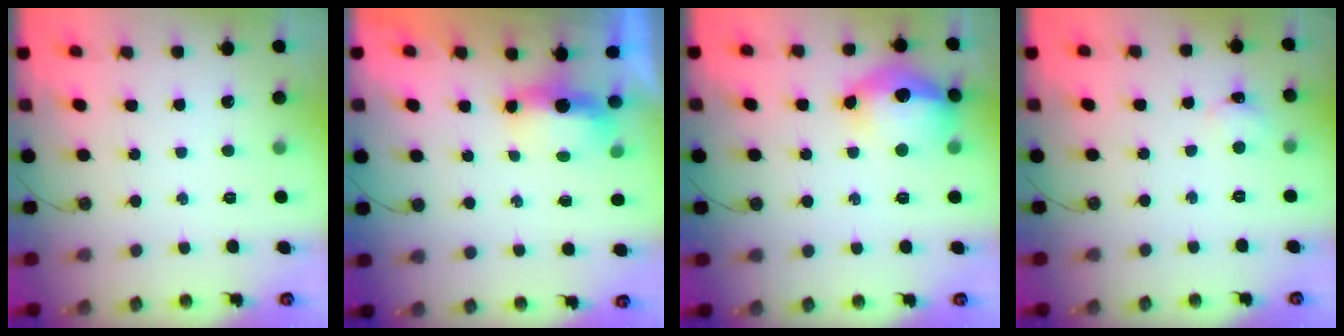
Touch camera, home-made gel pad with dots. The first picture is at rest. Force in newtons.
{"total": 5.4, "press": 5.4, "slide": 0.7}
{"total": 16.0, "press": 15.9, "slide": 1.7}
{"total": 2.6, "press": 2.6, "slide": 0.4}